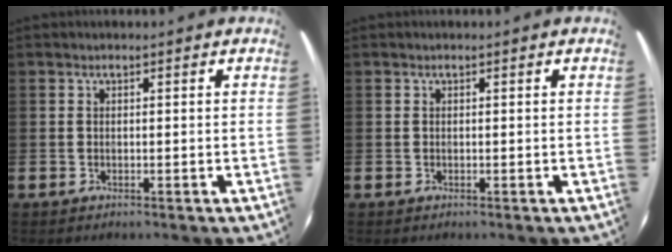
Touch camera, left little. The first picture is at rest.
{"total": 0.0}